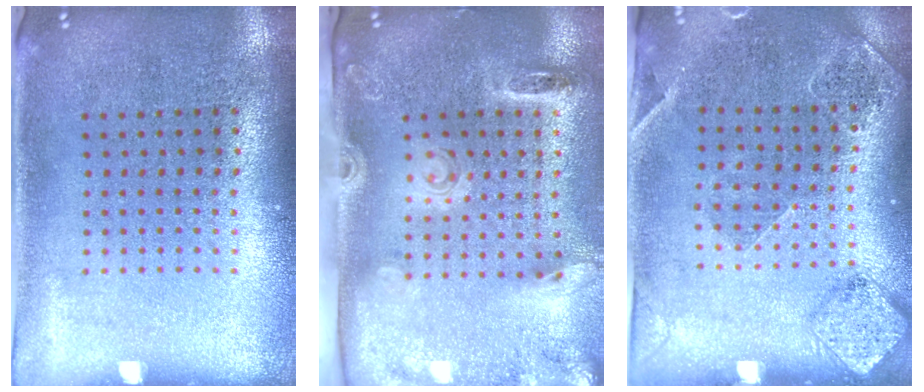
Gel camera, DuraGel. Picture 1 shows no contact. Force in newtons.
{"total": 2.7, "press": 1.9, "slide": 1.9}
{"total": 1.5, "press": 1.5, "slide": 0.4}